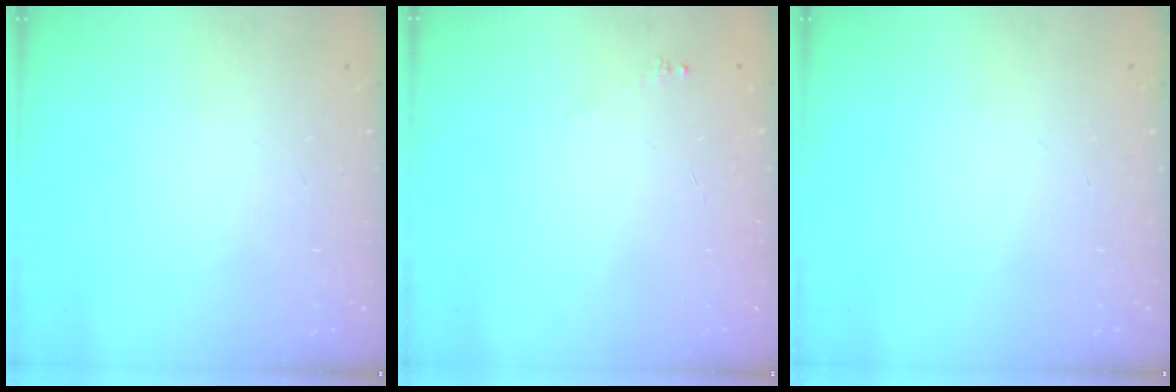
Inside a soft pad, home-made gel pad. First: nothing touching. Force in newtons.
{"total": 1.7, "press": 1.6, "slide": 0.2}
{"total": 0.0}